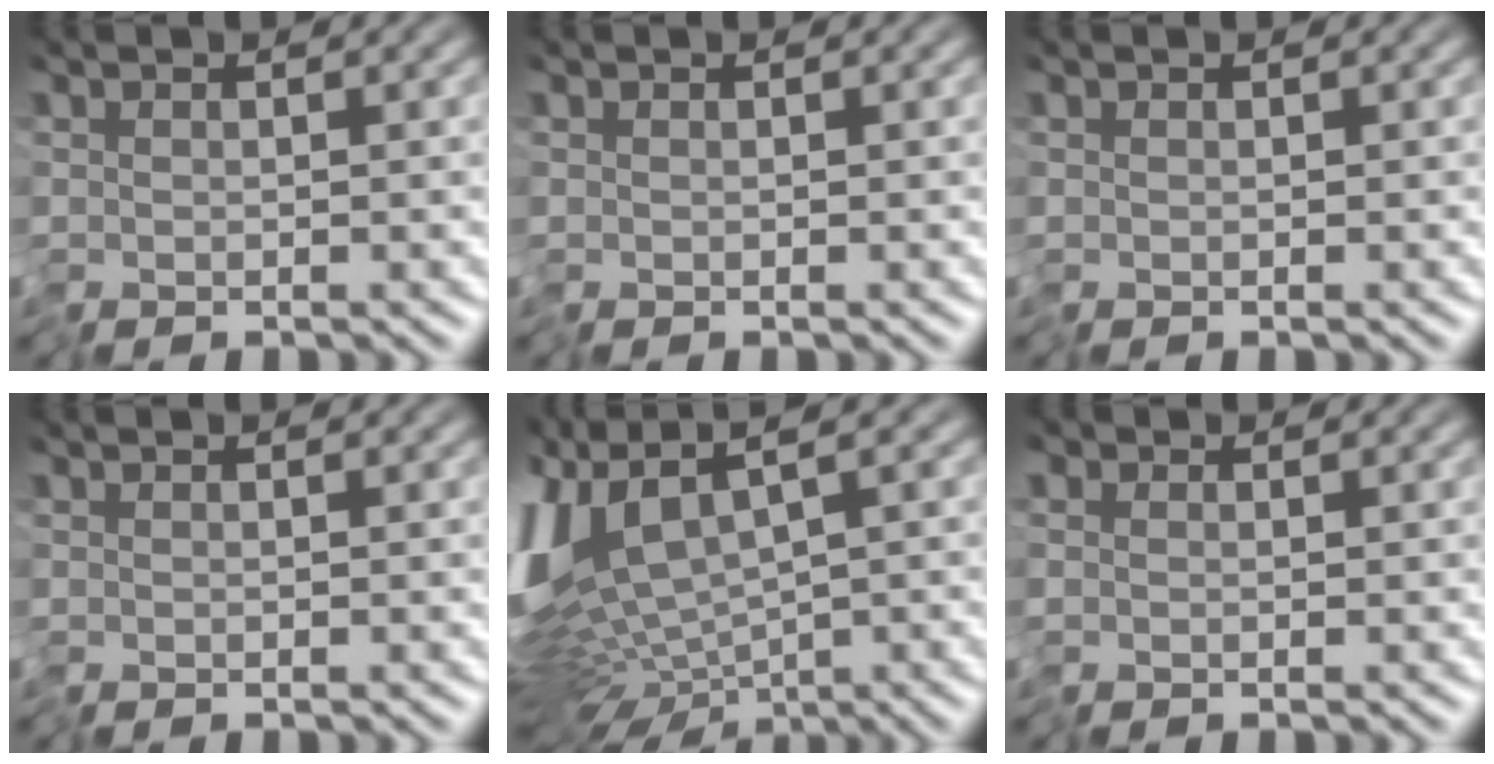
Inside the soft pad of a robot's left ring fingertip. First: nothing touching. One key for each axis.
{"total": 0.0}
{"total": 0.0}
{"total": 0.0}
{"total": 10.5, "fx": -0.4, "fy": 5.0, "fz": 9.2, "tx": -0.218, "ty": -0.008, "tz": 0.020}
{"total": 0.5, "fx": -0.3, "fy": 0.4, "fz": -0.2, "tx": 0.006, "ty": -0.001, "tz": -0.007}